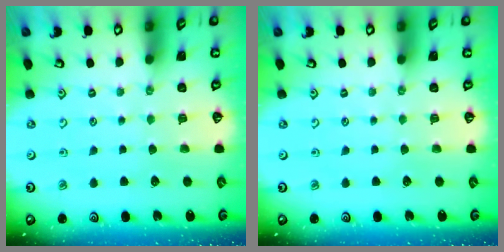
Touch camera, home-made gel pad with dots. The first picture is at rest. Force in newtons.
{"total": 0.0}